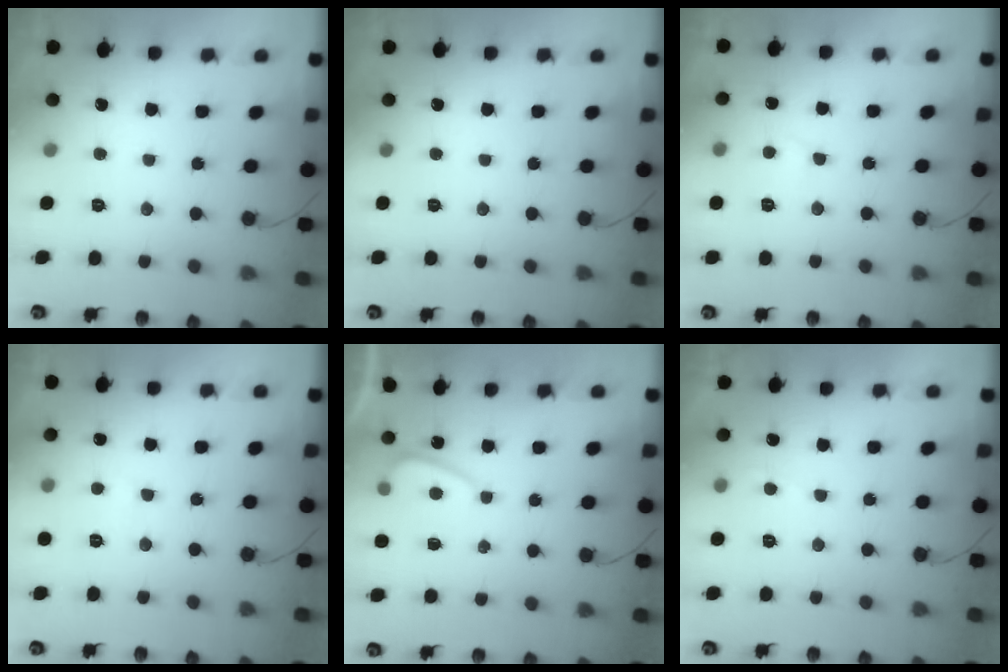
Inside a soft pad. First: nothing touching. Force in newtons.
{"total": 0.0}
{"total": 4.4, "press": 4.4, "slide": 0.5}
{"total": 2.7, "press": 2.7, "slide": 0.3}
{"total": 1.9, "press": 1.7, "slide": 0.7}
{"total": 2.0, "press": 1.9, "slide": 0.3}